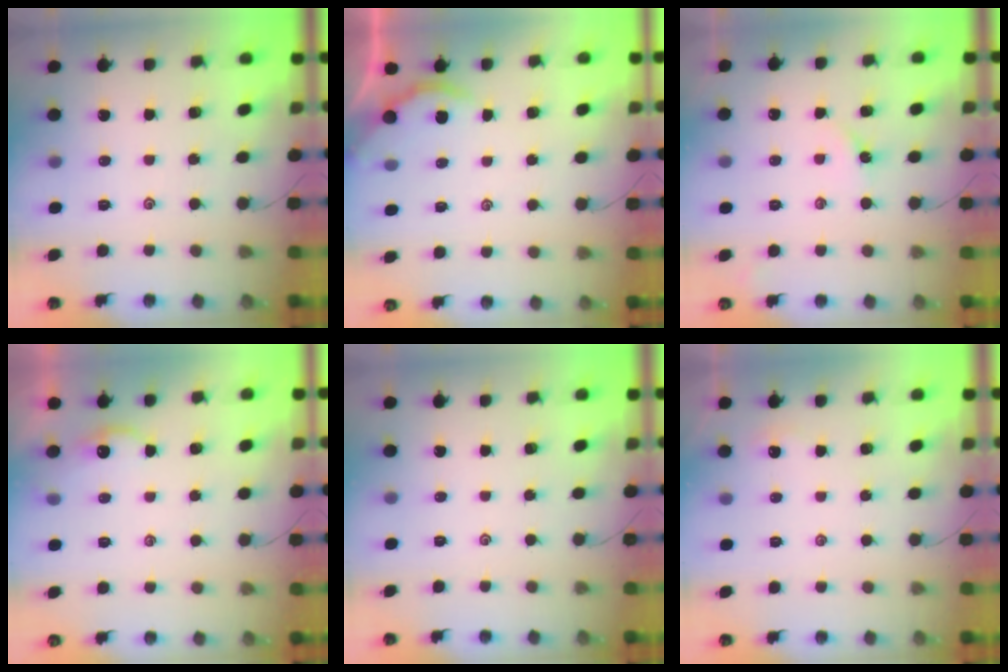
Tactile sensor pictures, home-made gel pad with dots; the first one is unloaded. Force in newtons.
{"total": 2.1, "press": 2.0, "slide": 0.4}
{"total": 2.3, "press": 2.3, "slide": 0.4}
{"total": 2.6, "press": 2.6, "slide": 0.3}
{"total": 0.0}
{"total": 2.7, "press": 2.7, "slide": 0.3}